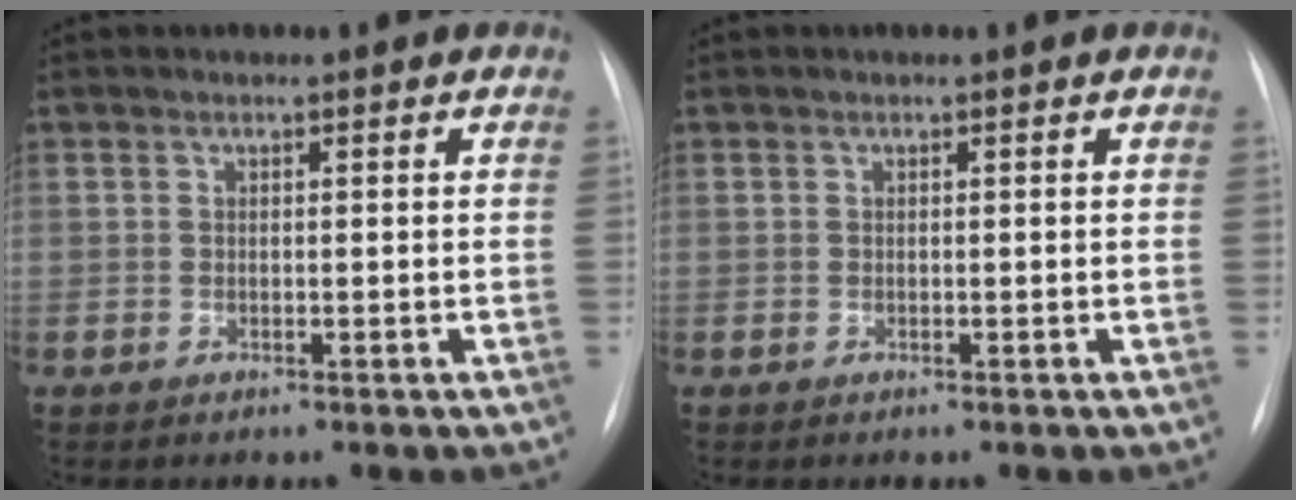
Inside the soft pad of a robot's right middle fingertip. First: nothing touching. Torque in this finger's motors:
{"motor_torque": [-0.24, 0.07, -0.01, 0.00]}